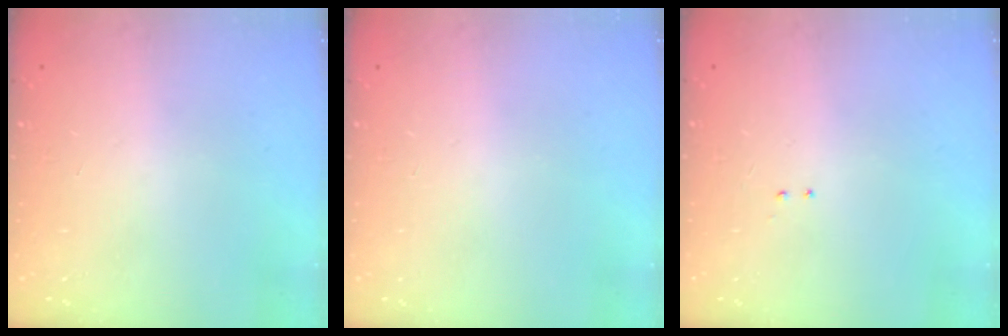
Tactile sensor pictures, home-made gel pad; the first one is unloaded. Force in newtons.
{"total": 0.0}
{"total": 2.0, "press": 2.0, "slide": 0.4}